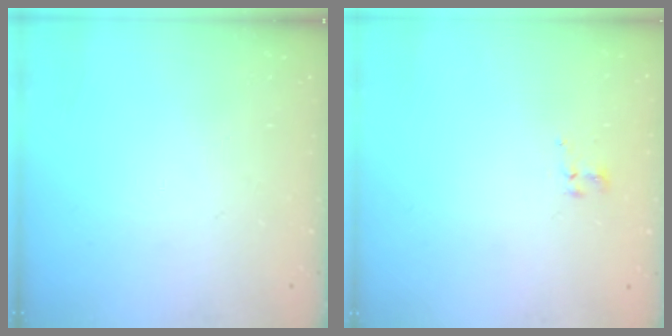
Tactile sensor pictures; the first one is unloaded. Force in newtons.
{"total": 2.8, "press": 2.5, "slide": 1.3}